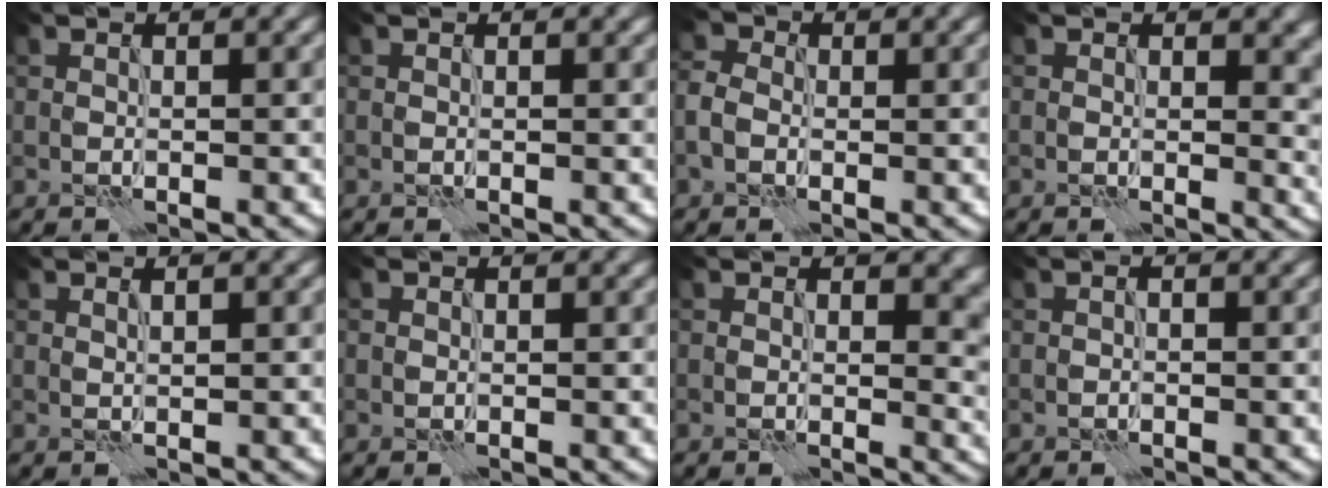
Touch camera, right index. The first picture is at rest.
{"total": 0.0}
{"total": 2.6, "force": [-0.6, 2.1, 1.3], "torque": [-0.036, 0.001, -0.014]}
{"total": 3.9, "force": [1.2, 2.3, 3.0], "torque": [-0.022, -0.005, 0.025]}
{"total": 0.8, "force": [0.3, 0.2, 0.7], "torque": [-0.009, 0.001, 0.004]}
{"total": 0.0}
{"total": 4.5, "force": [1.3, 2.5, 3.5], "torque": [-0.030, -0.006, 0.025]}
{"total": 0.5, "force": [-0.3, 0.2, 0.4], "torque": [-0.004, 0.001, -0.002]}